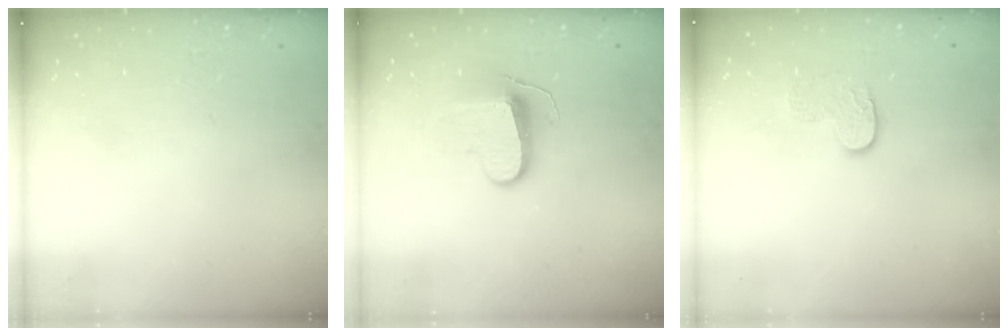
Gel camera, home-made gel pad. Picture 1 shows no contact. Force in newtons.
{"total": 9.5, "press": 9.5, "slide": 0.7}
{"total": 8.0, "press": 8.0, "slide": 0.4}